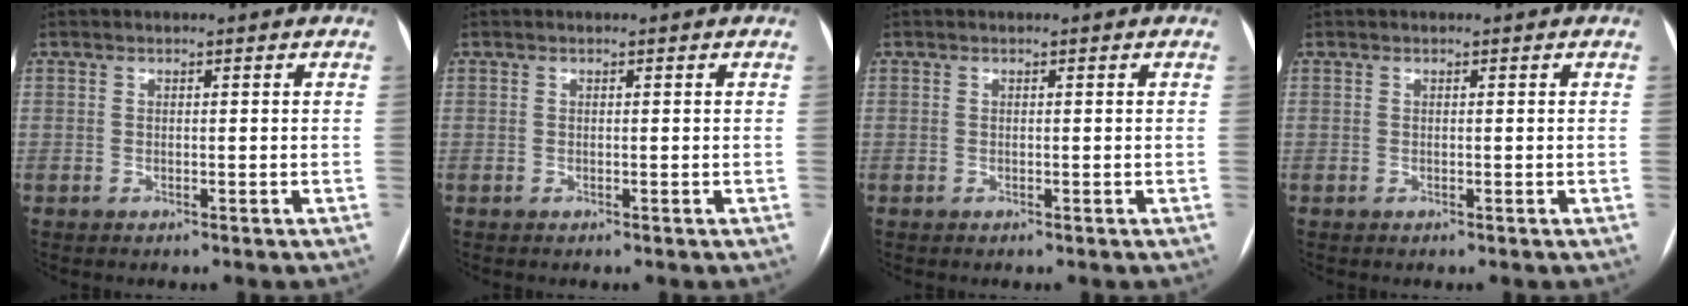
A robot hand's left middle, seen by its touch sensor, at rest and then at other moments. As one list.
[{"total": 0.0}, {"total": 0.0}, {"total": 0.0}]